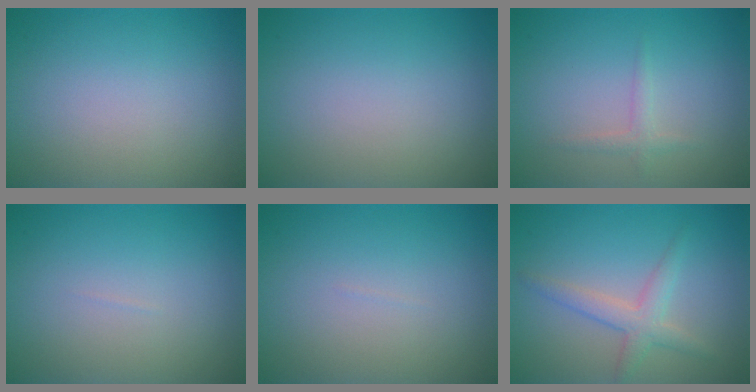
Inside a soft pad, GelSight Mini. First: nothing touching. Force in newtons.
{"total": 0.0}
{"total": 1.1, "press": 1.1, "slide": 0.0}
{"total": 0.0}
{"total": 0.0}
{"total": 2.6, "press": 2.6, "slide": 0.1}